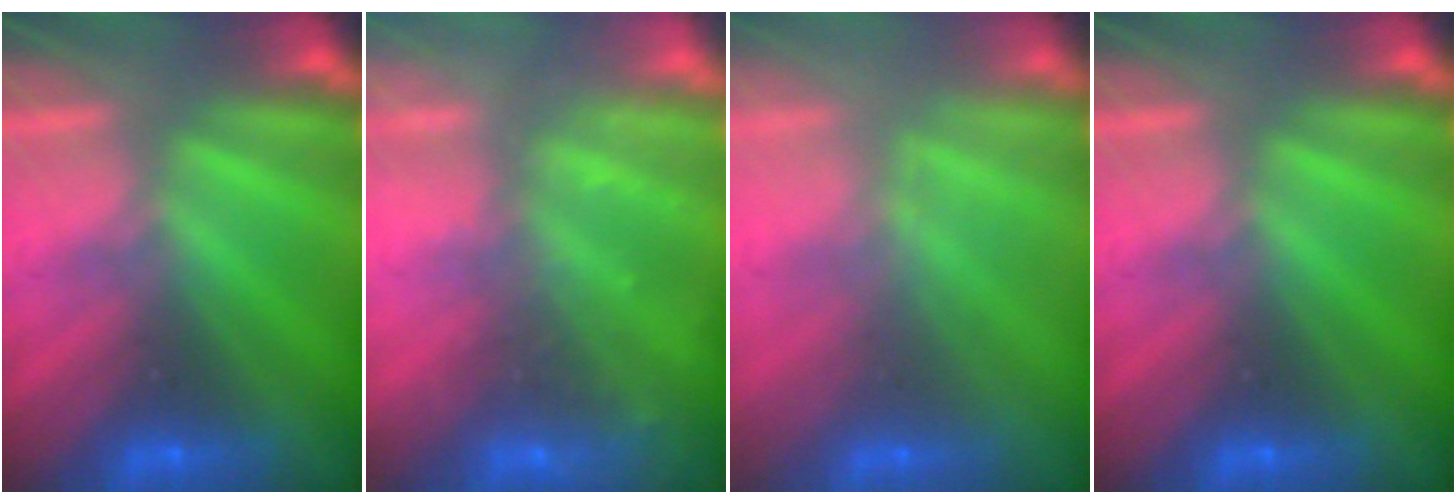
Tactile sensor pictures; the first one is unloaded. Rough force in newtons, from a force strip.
{"total": 2.2}
{"total": 2.5}
{"total": 0.0}